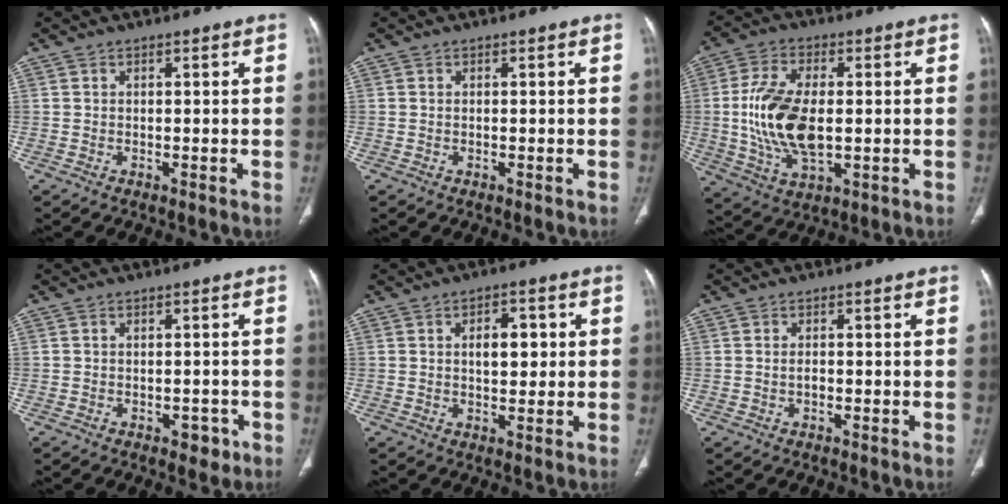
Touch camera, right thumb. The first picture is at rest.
{"total": 0.0}
{"total": 14.4, "force": [-0.3, 7.5, 12.3], "torque": [-0.248, -0.005, -0.001]}
{"total": 2.7, "force": [-1.3, 1.8, 1.5], "torque": [-0.006, 0.005, -0.013]}
{"total": 5.8, "force": [1.0, 3.2, 4.7], "torque": [-0.050, 0.003, 0.016]}
{"total": 1.3, "force": [-0.2, 0.7, 1.0], "torque": [-0.020, 0.002, -0.003]}